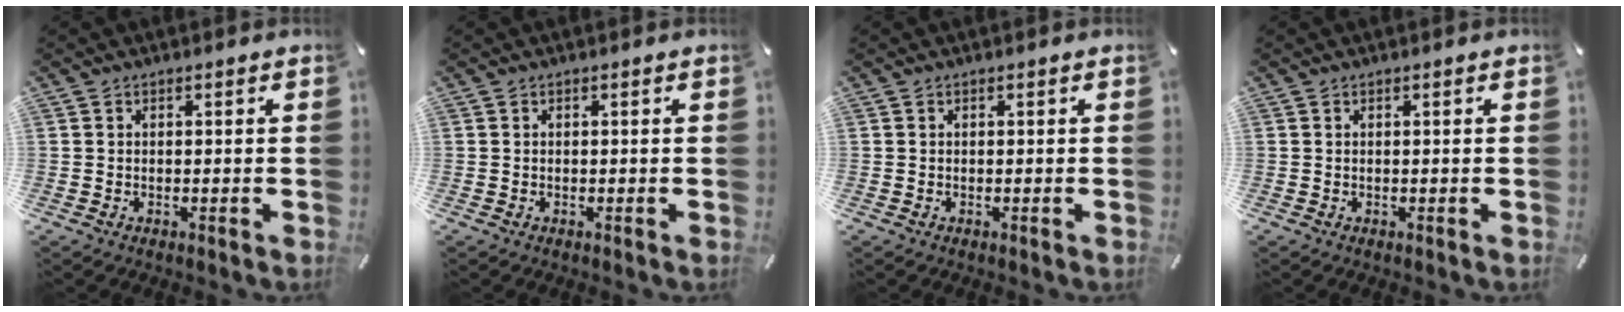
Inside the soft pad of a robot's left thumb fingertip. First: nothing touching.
{"total": 0.0}
{"total": 0.0}
{"total": 0.0}